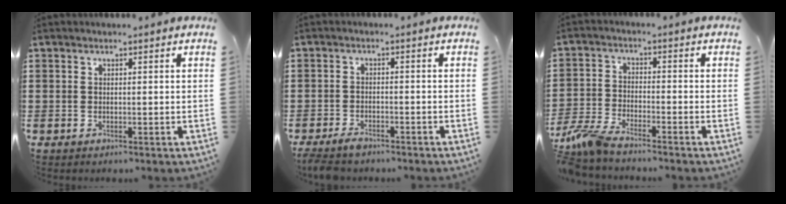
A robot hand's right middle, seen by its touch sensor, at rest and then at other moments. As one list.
[{"total": 2.3, "force": [-2.0, 0.6, 0.9], "torque": [-0.027, 0.000, -0.043]}, {"total": 5.4, "force": [-4.8, 0.6, 2.4], "torque": [-0.075, -0.012, -0.099]}]